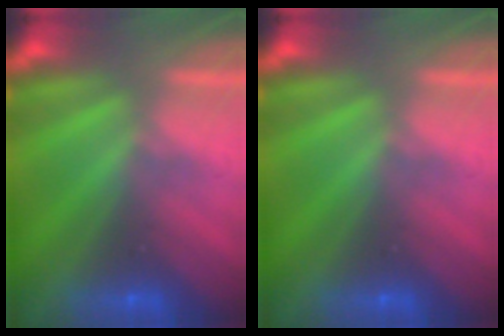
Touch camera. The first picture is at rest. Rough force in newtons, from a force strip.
{"total": 0.0}